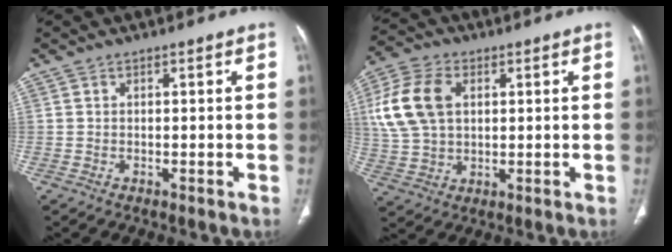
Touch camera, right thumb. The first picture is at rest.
{"total": 13.0, "force": [3.1, 8.6, 9.2], "torque": [-0.189, 0.007, 0.061]}